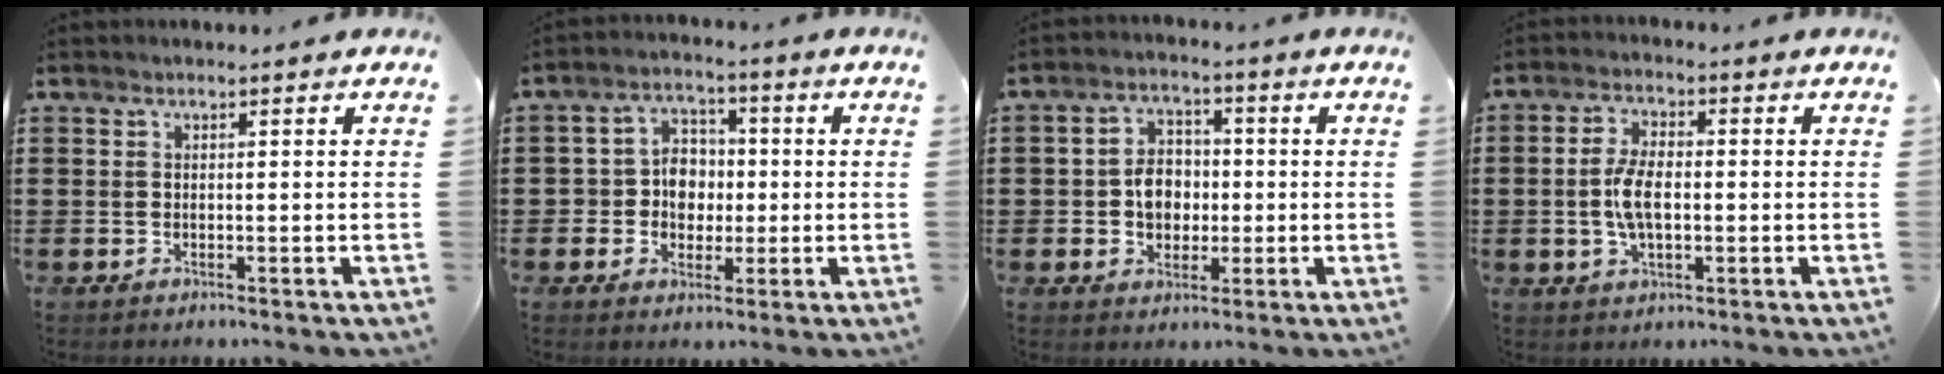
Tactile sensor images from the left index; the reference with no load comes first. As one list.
[{"total": 5.6, "force": [-0.4, 5.2, 2.1], "torque": [-0.059, 0.016, -0.011]}, {"total": 5.7, "force": [-0.4, 4.5, 3.4], "torque": [-0.067, 0.011, -0.013]}, {"total": 5.9, "force": [-0.5, 2.7, 5.2], "torque": [-0.116, 0.001, -0.015]}]